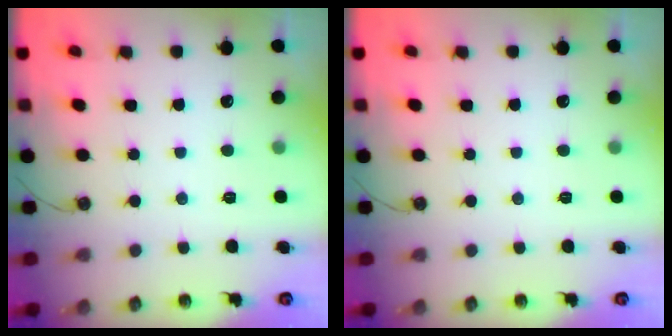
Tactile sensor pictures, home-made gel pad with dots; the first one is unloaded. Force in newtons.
{"total": 0.0}